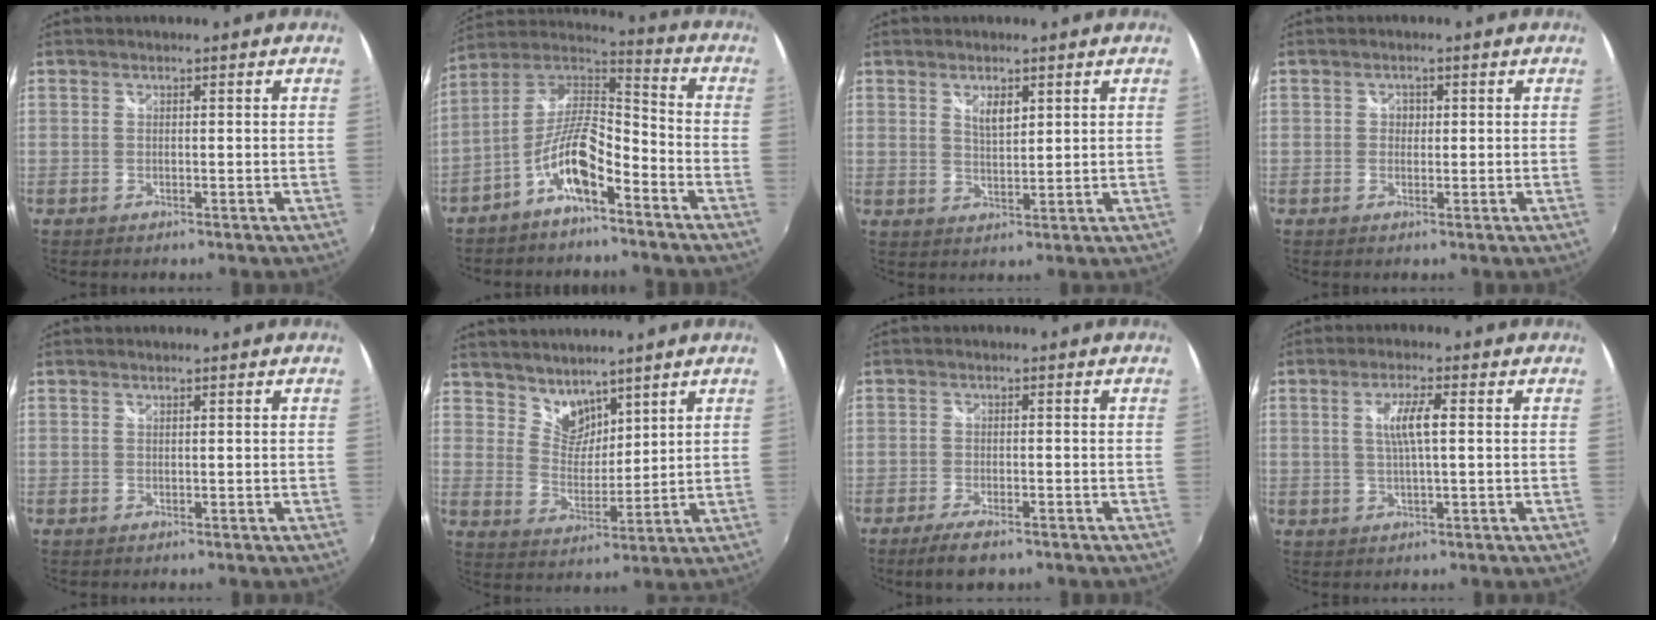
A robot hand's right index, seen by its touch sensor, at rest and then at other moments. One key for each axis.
{"total": 11.6, "fx": -6.2, "fy": 3.7, "fz": 9.1, "tx": -0.192, "ty": 0.014, "tz": -0.116}
{"total": 3.6, "fx": 1.8, "fy": 1.6, "fz": 2.7, "tx": -0.043, "ty": -0.002, "tz": 0.031}
{"total": 1.4, "fx": -0.1, "fy": 1.3, "fz": 0.4, "tx": -0.002, "ty": 0.002, "tz": -0.004}
{"total": 0.0}
{"total": 6.9, "fx": 5.8, "fy": 3.5, "fz": 1.7, "tx": -0.016, "ty": 0.002, "tz": 0.111}
{"total": 5.3, "fx": -3.9, "fy": 1.5, "fz": 3.3, "tx": -0.078, "ty": -0.012, "tz": -0.068}
{"total": 4.8, "fx": 0.7, "fy": 0.5, "fz": 4.7, "tx": -0.089, "ty": 0.000, "tz": 0.014}